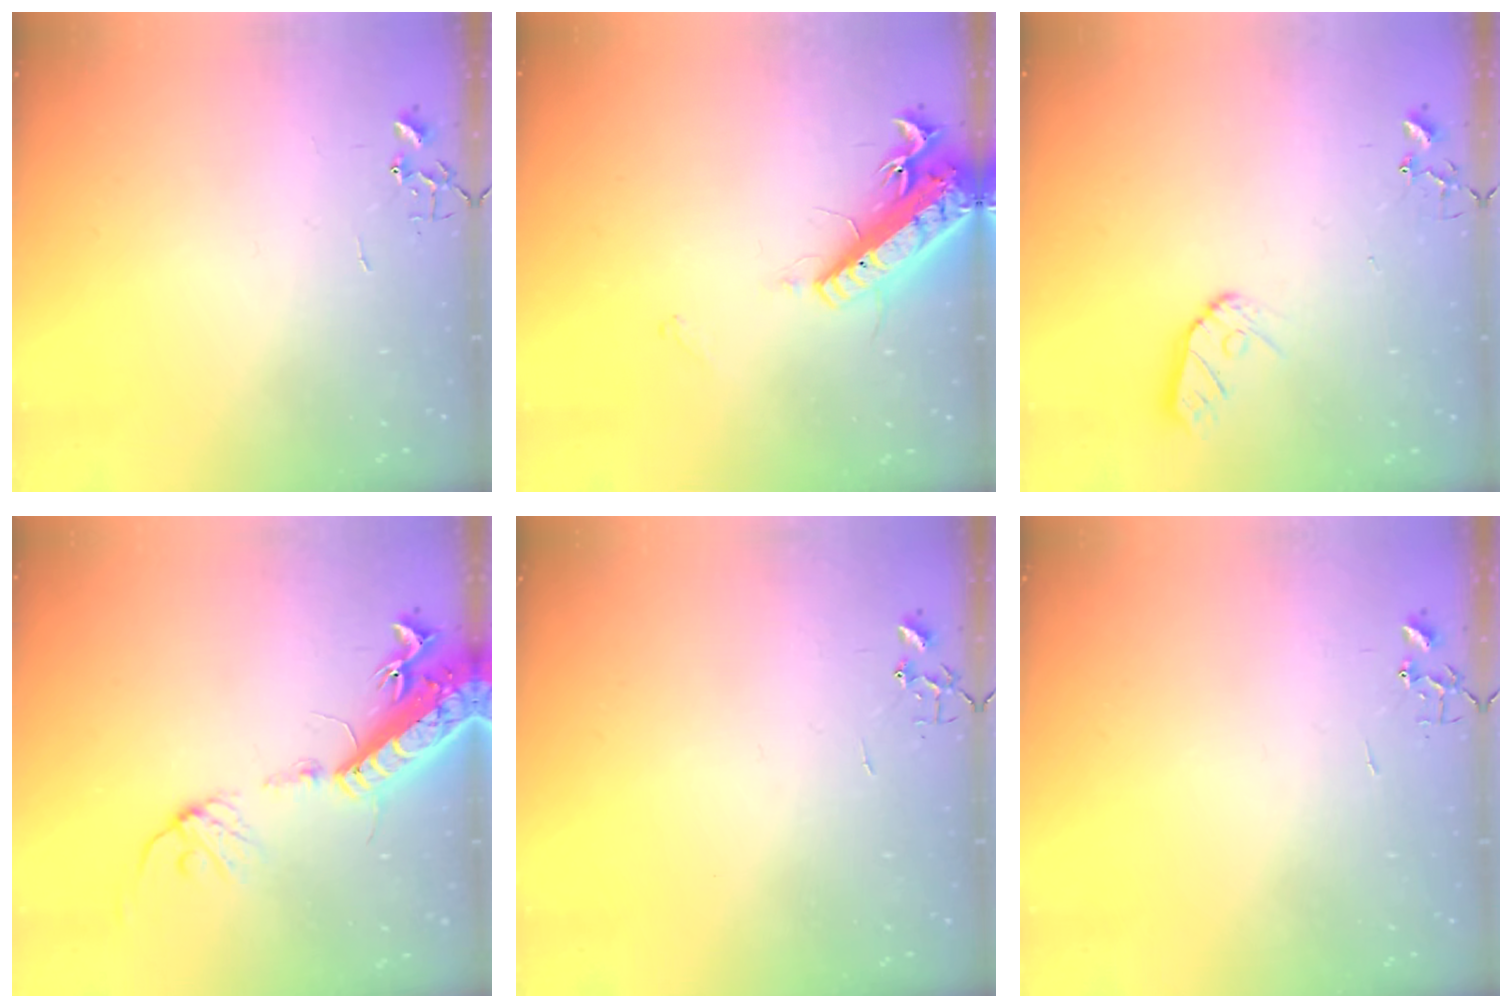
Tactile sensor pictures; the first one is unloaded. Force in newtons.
{"total": 16.3, "press": 15.9, "slide": 3.8}
{"total": 9.0, "press": 8.9, "slide": 0.8}
{"total": 17.9, "press": 17.4, "slide": 4.2}
{"total": 0.0}
{"total": 0.0}